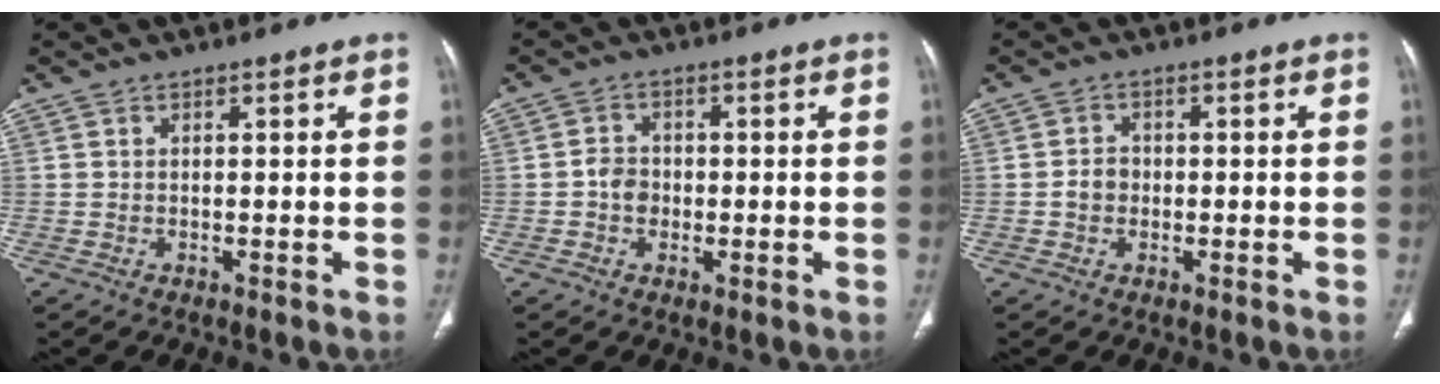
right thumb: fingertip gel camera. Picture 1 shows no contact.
{"total": 3.5, "force": [-0.5, 3.0, 1.8], "torque": [-0.016, 0.009, -0.015]}
{"total": 2.6, "force": [-0.4, 2.3, 1.3], "torque": [-0.012, 0.010, -0.012]}